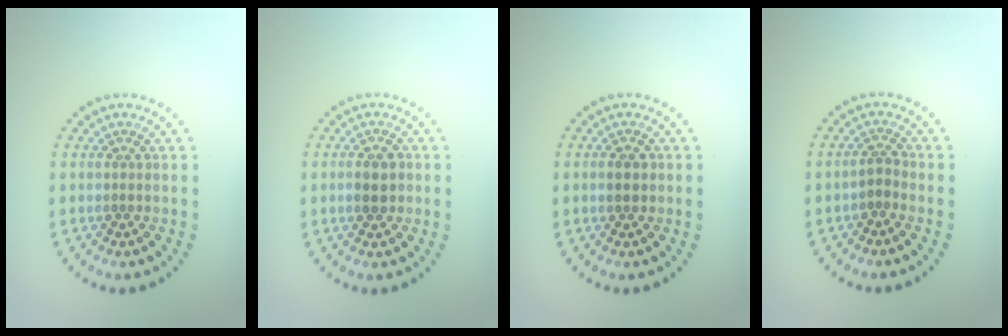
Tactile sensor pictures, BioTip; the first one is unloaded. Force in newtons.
{"total": 2.2, "press": 2.2, "slide": 0.0}
{"total": 2.1, "press": 2.1, "slide": 0.1}
{"total": 1.5, "press": 1.0, "slide": 1.0}